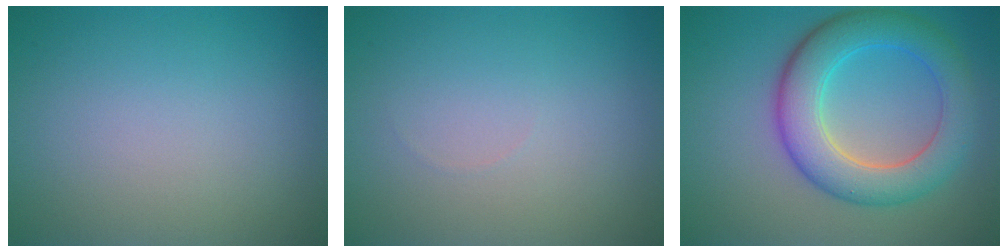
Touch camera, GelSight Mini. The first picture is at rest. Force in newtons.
{"total": 0.0}
{"total": 7.0, "press": 7.0, "slide": 0.2}